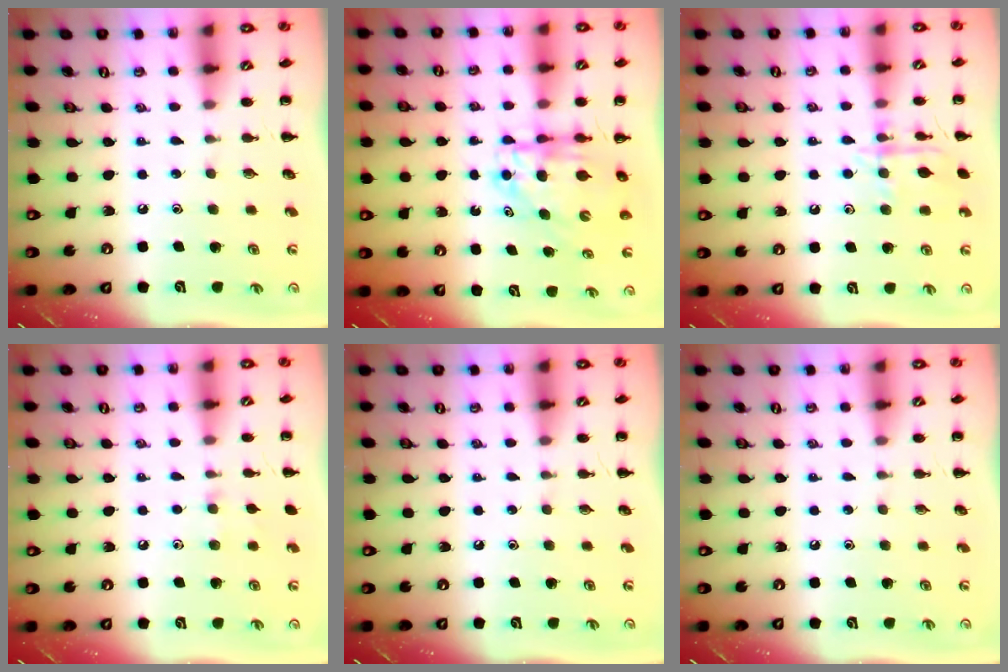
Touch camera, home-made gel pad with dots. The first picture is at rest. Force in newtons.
{"total": 6.4, "press": 6.2, "slide": 1.3}
{"total": 12.1, "press": 12.0, "slide": 0.6}
{"total": 5.1, "press": 4.9, "slide": 1.6}
{"total": 0.0}
{"total": 0.0}